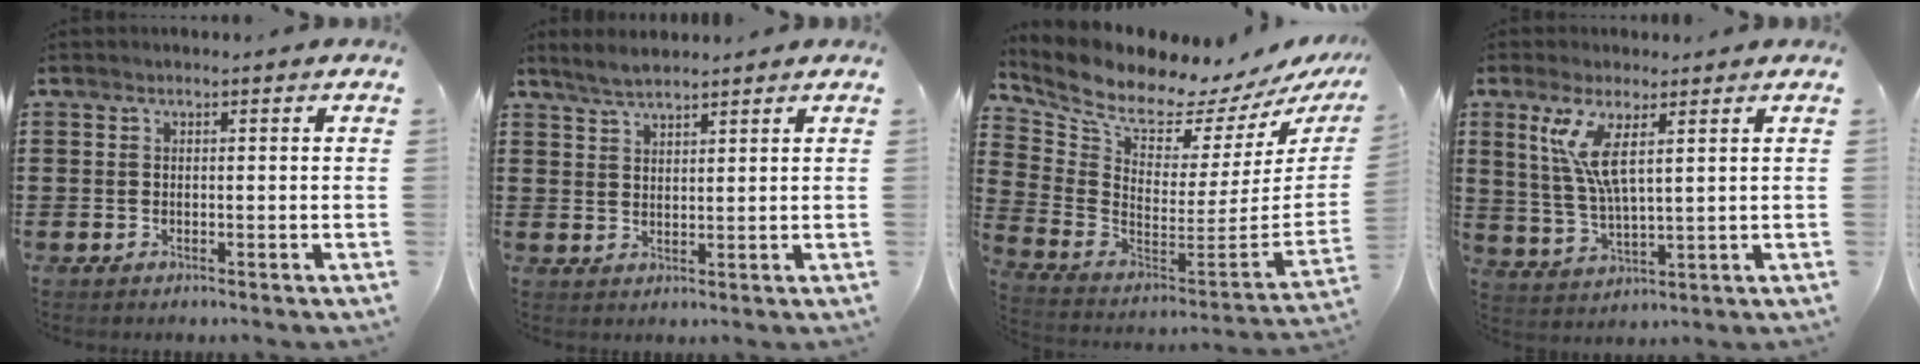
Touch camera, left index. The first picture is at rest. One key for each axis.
{"total": 2.9, "fx": 2.7, "fy": 0.4, "fz": 1.1, "tx": -0.030, "ty": 0.002, "tz": 0.051}
{"total": 7.5, "fx": 6.7, "fy": 1.7, "fz": 2.9, "tx": -0.099, "ty": -0.072, "tz": 0.112}
{"total": 7.5, "fx": 3.6, "fy": 1.8, "fz": 6.4, "tx": -0.142, "ty": -0.004, "tz": 0.061}